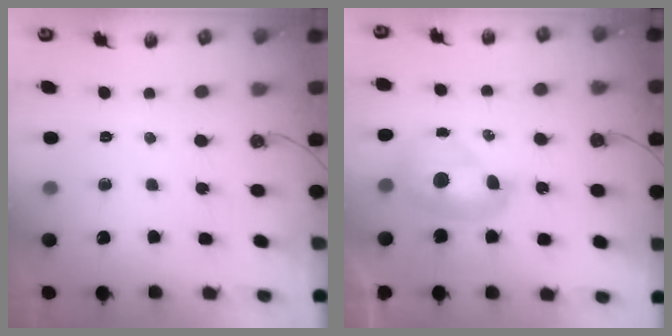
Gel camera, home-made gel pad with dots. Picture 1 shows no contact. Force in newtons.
{"total": 1.8, "press": 1.8, "slide": 0.0}